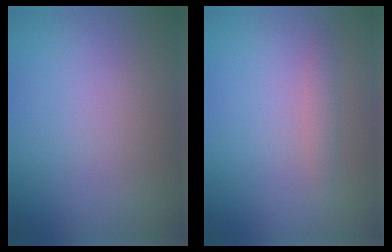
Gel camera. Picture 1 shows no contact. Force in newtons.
{"total": 1.1, "press": 1.1, "slide": 0.0}